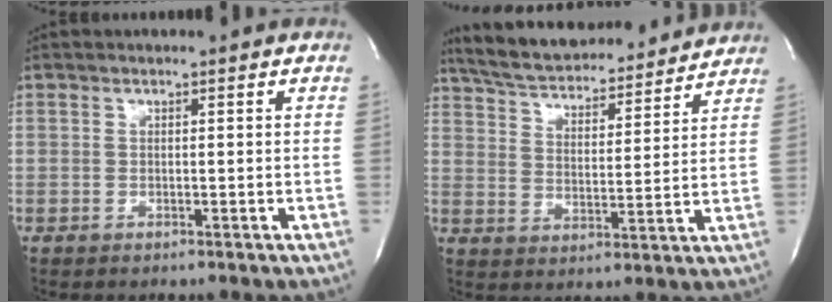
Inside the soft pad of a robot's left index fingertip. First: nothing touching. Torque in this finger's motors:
{"motor_torque": [0.96, -0.82, 0.26, 0.11]}